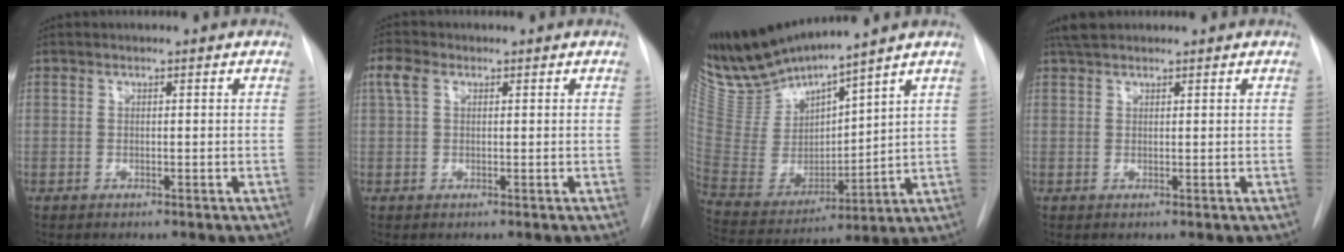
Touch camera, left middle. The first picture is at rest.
{"total": 2.7, "force": [1.1, 1.6, 1.9], "torque": [-0.050, 0.024, 0.025]}
{"total": 13.4, "force": [12.6, 0.3, 4.4], "torque": [-0.104, -0.014, 0.265]}
{"total": 2.7, "force": [2.3, 1.0, 1.0], "torque": [-0.018, 0.011, 0.038]}